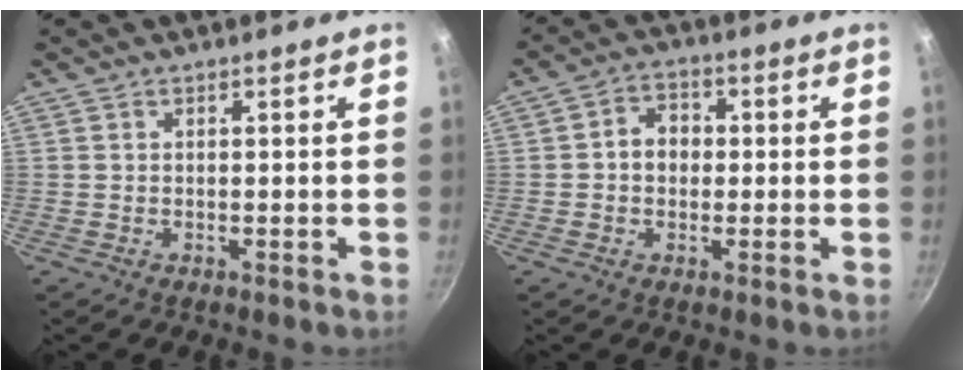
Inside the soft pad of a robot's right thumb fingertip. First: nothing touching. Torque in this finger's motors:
{"motor_torque": [-0.68, 0.41, -0.01, 0.21, 0.06]}